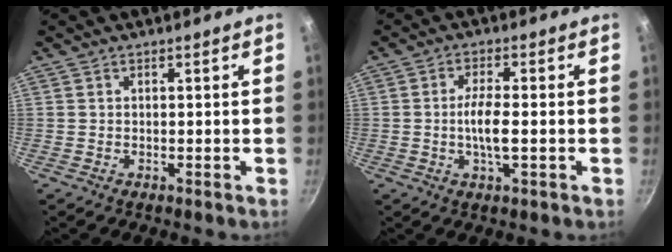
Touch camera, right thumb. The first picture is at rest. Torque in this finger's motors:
{"motor_torque": [0.37, 1.66, 1.07, 0.05, 0.05]}